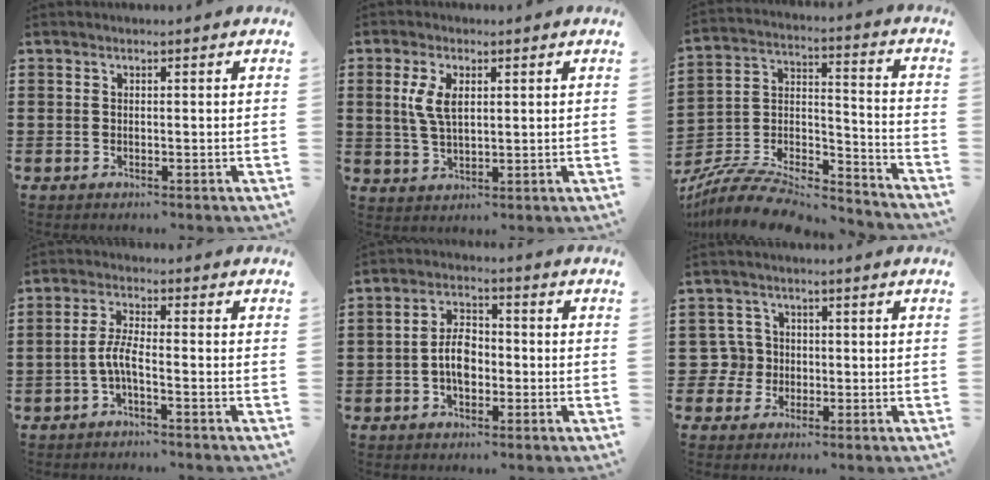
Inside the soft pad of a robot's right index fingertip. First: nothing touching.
{"total": 4.8, "force": [1.3, 1.9, 4.3], "torque": [-0.092, 0.006, 0.022]}
{"total": 8.1, "force": [-7.6, 1.7, 2.3], "torque": [-0.042, 0.005, -0.148]}
{"total": 3.7, "force": [-1.6, 0.0, 3.3], "torque": [-0.077, -0.004, -0.037]}
{"total": 5.2, "force": [-1.0, 3.0, 4.1], "torque": [-0.084, -0.001, -0.024]}
{"total": 3.7, "force": [-0.5, 3.5, 1.0], "torque": [-0.045, 0.004, -0.013]}